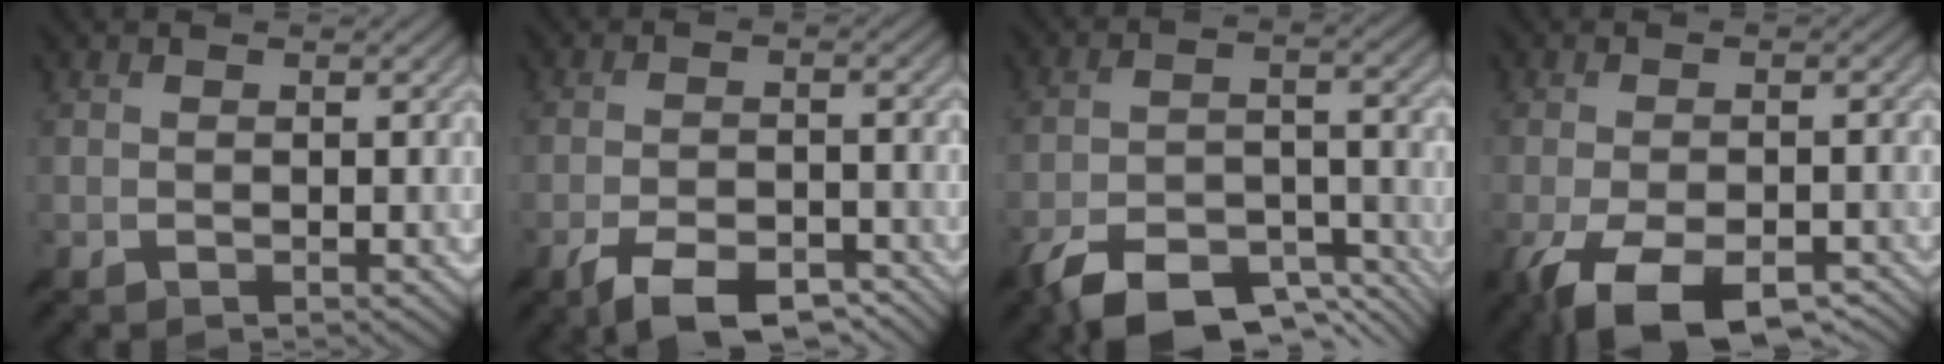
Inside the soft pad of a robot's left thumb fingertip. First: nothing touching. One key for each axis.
{"total": 8.6, "fx": -5.8, "fy": 2.7, "fz": 5.7, "tx": -0.100, "ty": 0.000, "tz": -0.098}
{"total": 11.7, "fx": -8.2, "fy": 4.4, "fz": 7.2, "tx": -0.130, "ty": -0.009, "tz": -0.150}
{"total": 11.1, "fx": -6.4, "fy": 4.3, "fz": 8.0, "tx": -0.156, "ty": -0.023, "tz": -0.100}